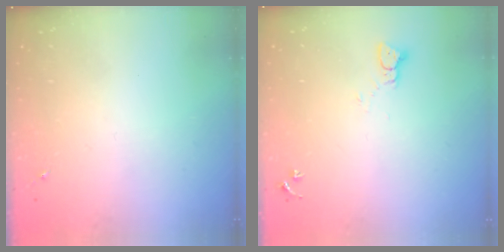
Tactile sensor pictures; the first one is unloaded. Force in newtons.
{"total": 2.2, "press": 2.2, "slide": 0.2}